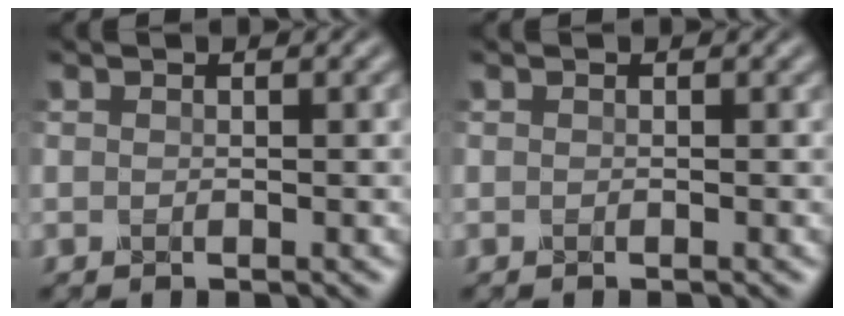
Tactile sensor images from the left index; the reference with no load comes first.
{"total": 0.0}